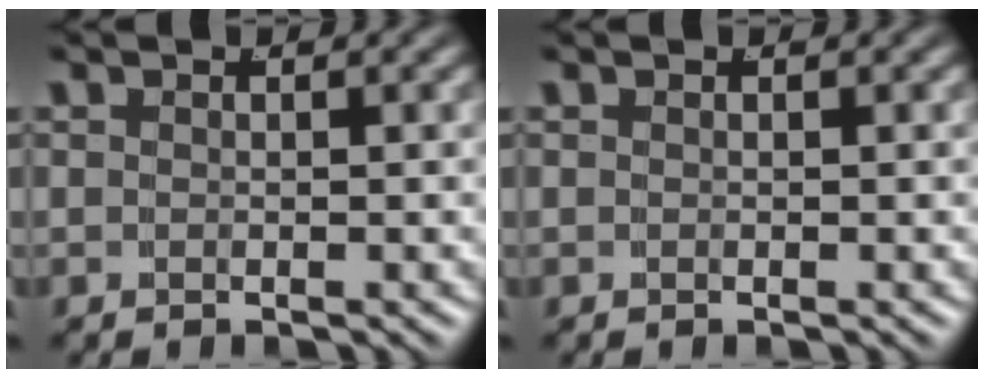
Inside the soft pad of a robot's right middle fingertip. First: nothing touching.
{"total": 0.0}